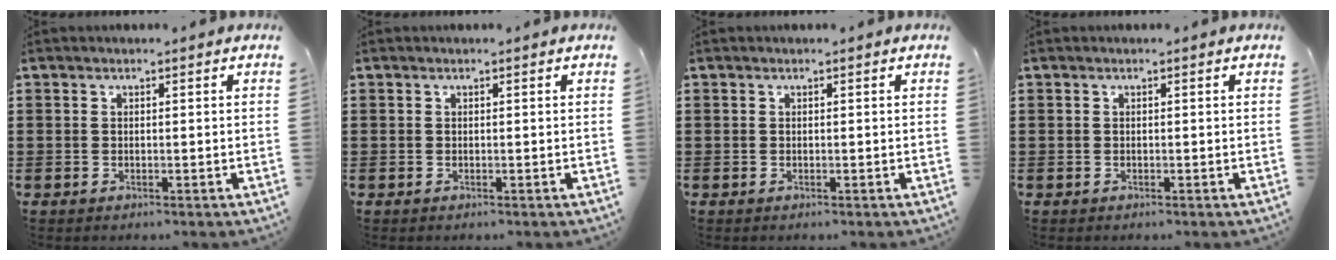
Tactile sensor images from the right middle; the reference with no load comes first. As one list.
[{"total": 0.0}, {"total": 0.0}, {"total": 0.0}]